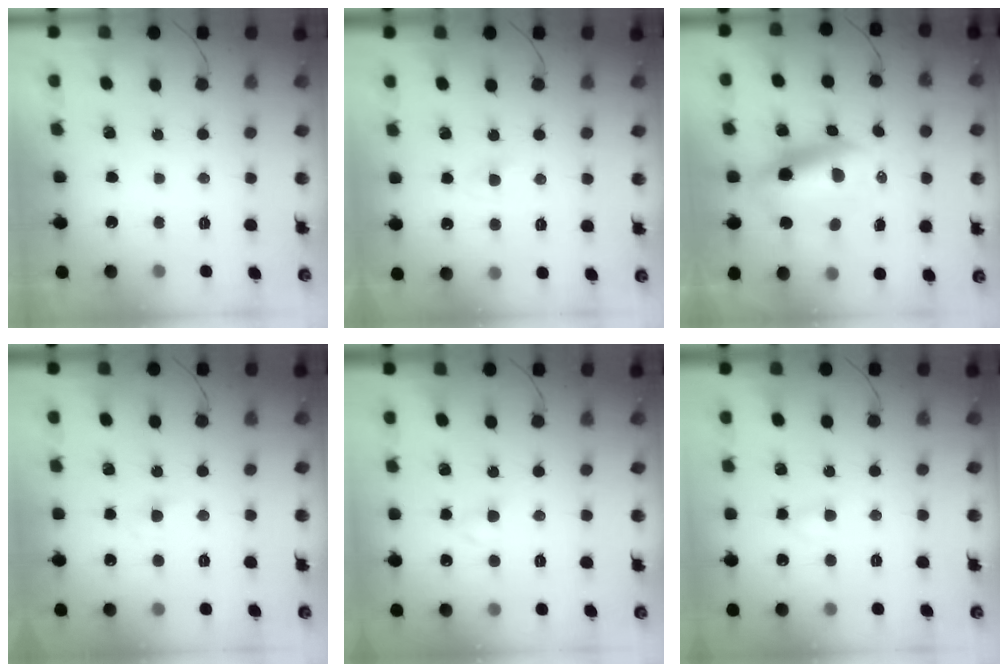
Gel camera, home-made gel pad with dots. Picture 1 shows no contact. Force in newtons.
{"total": 2.1, "press": 1.9, "slide": 0.7}
{"total": 11.7, "press": 11.4, "slide": 3.0}
{"total": 2.4, "press": 2.2, "slide": 0.9}
{"total": 2.7, "press": 2.4, "slide": 1.1}
{"total": 3.6, "press": 3.3, "slide": 1.3}